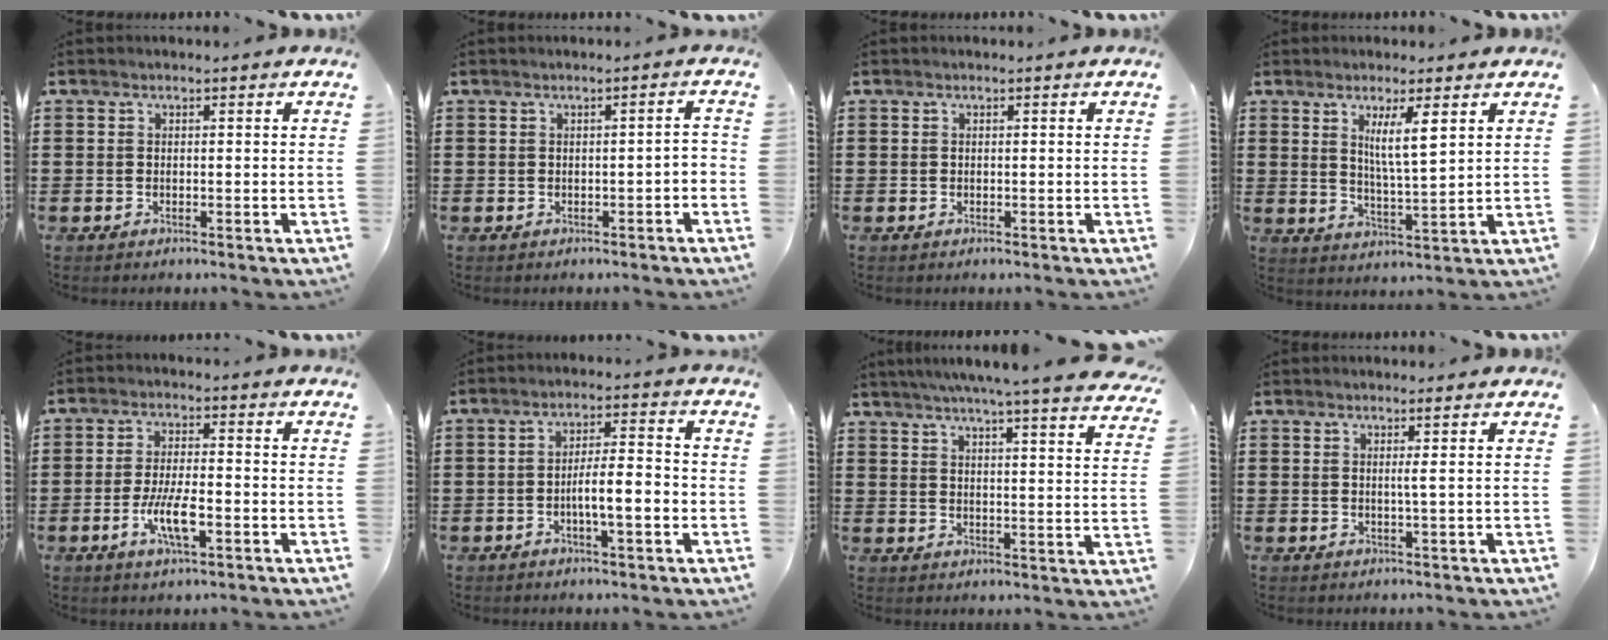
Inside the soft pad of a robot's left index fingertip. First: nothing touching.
{"total": 1.6, "force": [-0.7, 0.1, 1.4], "torque": [-0.024, -0.002, -0.014]}
{"total": 0.0}
{"total": 6.0, "force": [3.0, 0.7, 5.1], "torque": [-0.093, -0.007, 0.046]}
{"total": 6.8, "force": [-2.4, 1.9, 6.0], "torque": [-0.124, -0.006, -0.046]}
{"total": 5.6, "force": [-1.8, 1.2, 5.2], "torque": [-0.088, 0.006, -0.035]}
{"total": 5.7, "force": [5.1, -0.8, 2.5], "torque": [-0.061, -0.034, 0.082]}
{"total": 1.7, "force": [0.3, -0.6, 1.5], "torque": [-0.028, -0.007, 0.002]}